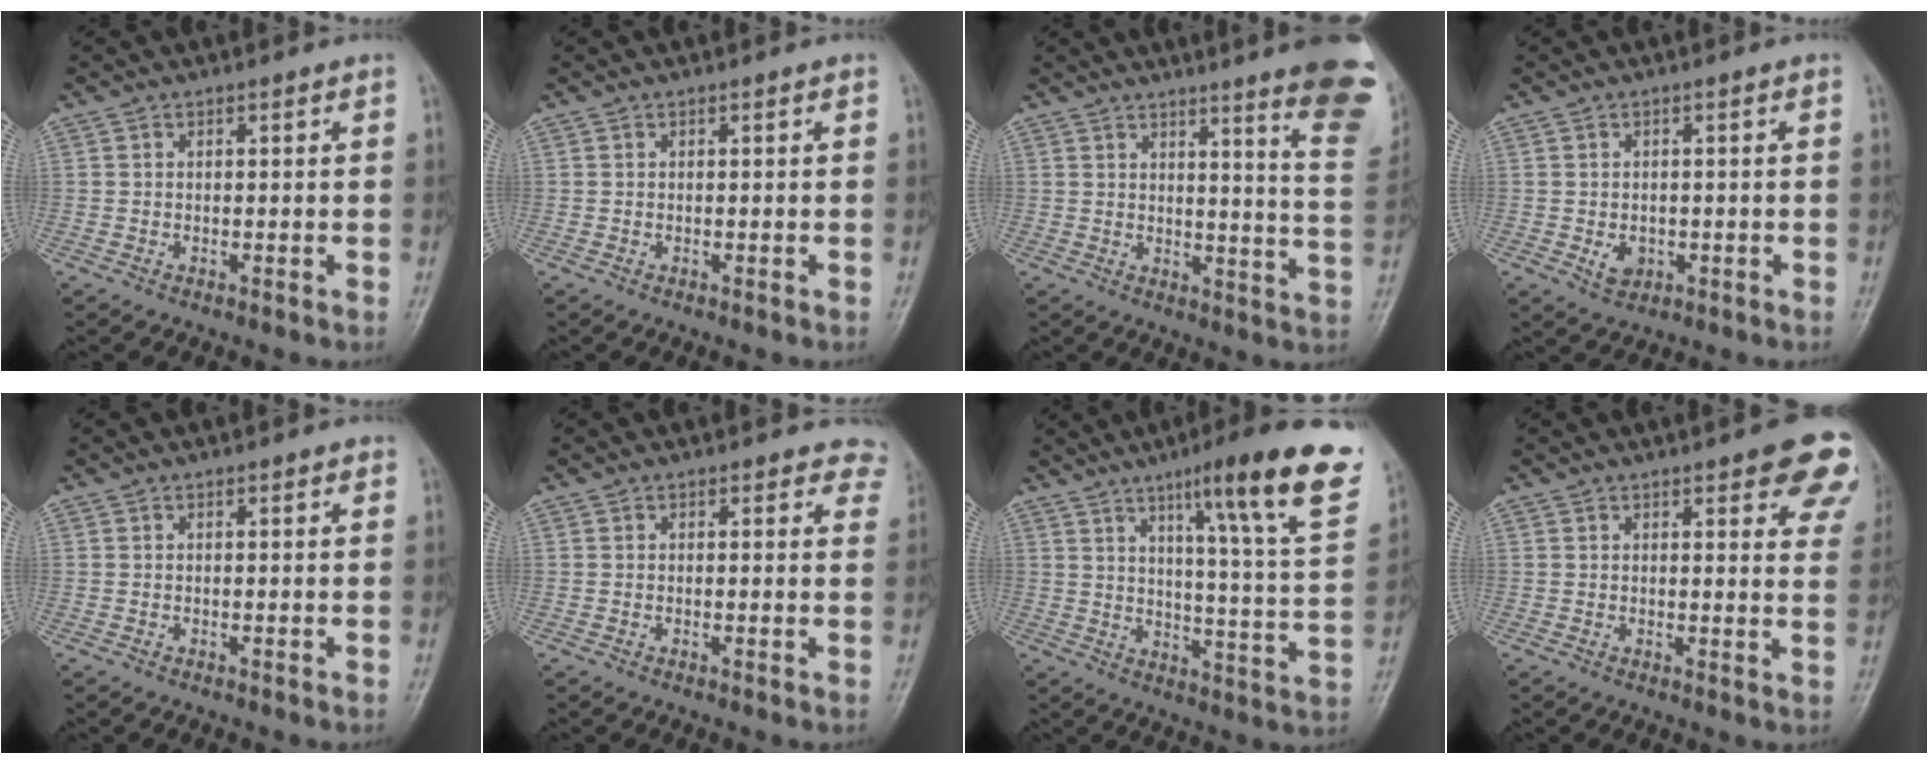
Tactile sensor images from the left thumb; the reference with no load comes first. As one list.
[{"total": 0.0}, {"total": 17.3, "force": [11.6, 1.7, 12.8], "torque": [-0.130, -0.079, 0.127]}, {"total": 3.0, "force": [-0.6, 2.3, 1.8], "torque": [-0.020, -0.001, -0.003]}, {"total": 0.7, "force": [0.4, 0.3, 0.5], "torque": [-0.007, -0.001, 0.003]}, {"total": 4.1, "force": [3.5, 1.9, 0.6], "torque": [0.032, -0.015, 0.016]}, {"total": 21.7, "force": [12.6, 2.3, 17.6], "torque": [-0.220, -0.050, 0.172]}, {"total": 12.5, "force": [7.3, 4.0, 9.3], "torque": [-0.077, -0.029, 0.075]}]